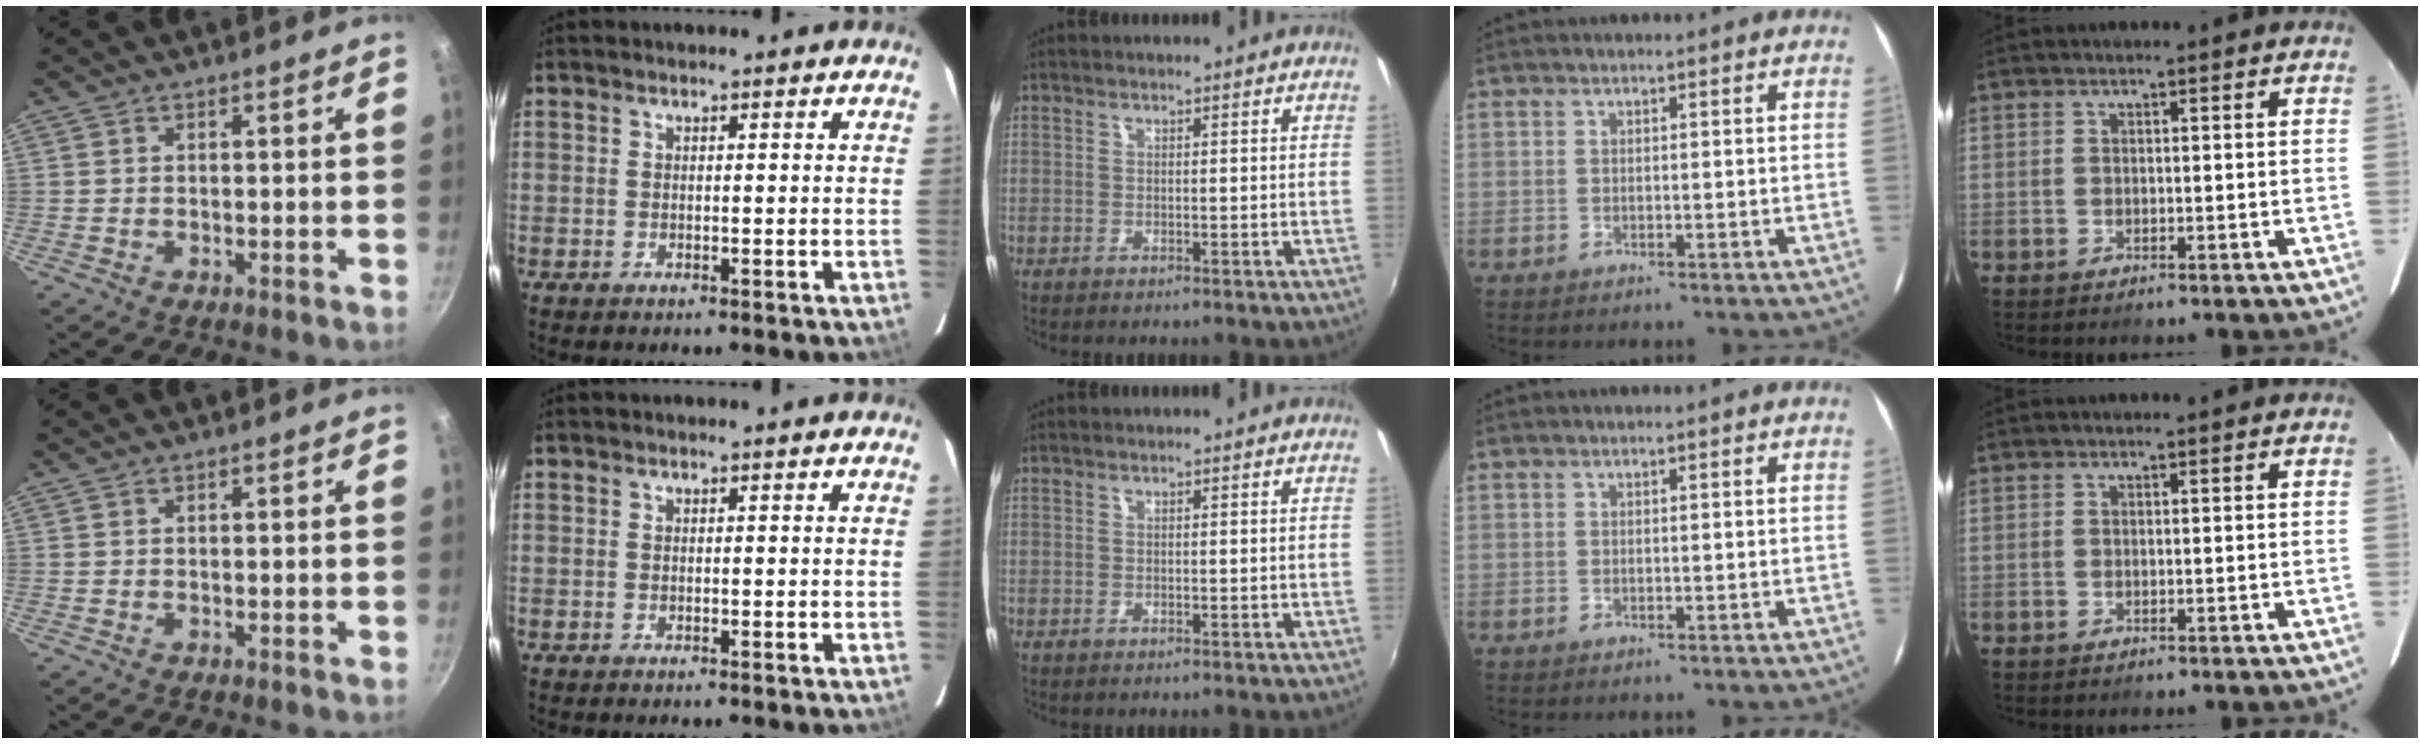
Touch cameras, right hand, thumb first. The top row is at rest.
{}